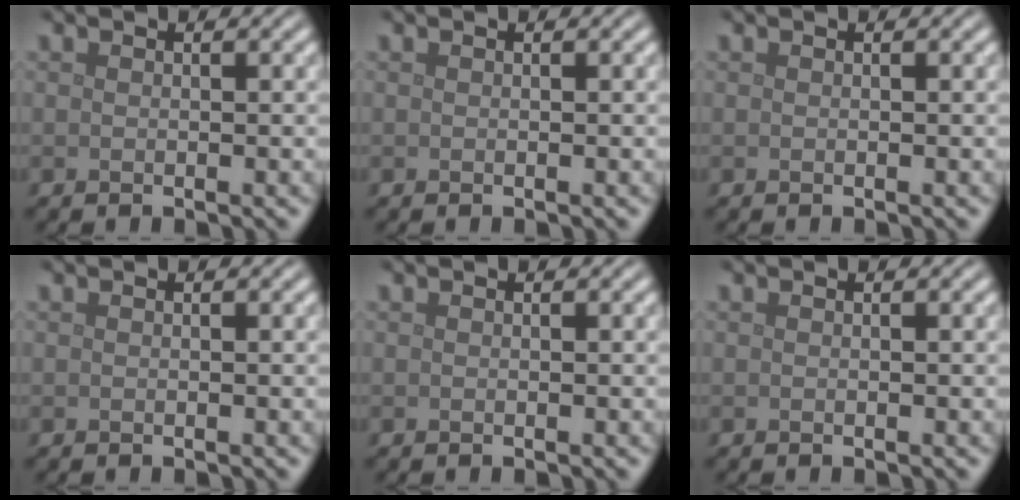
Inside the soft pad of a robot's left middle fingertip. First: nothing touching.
{"total": 0.0}
{"total": 0.0}
{"total": 0.0}
{"total": 0.0}
{"total": 0.0}